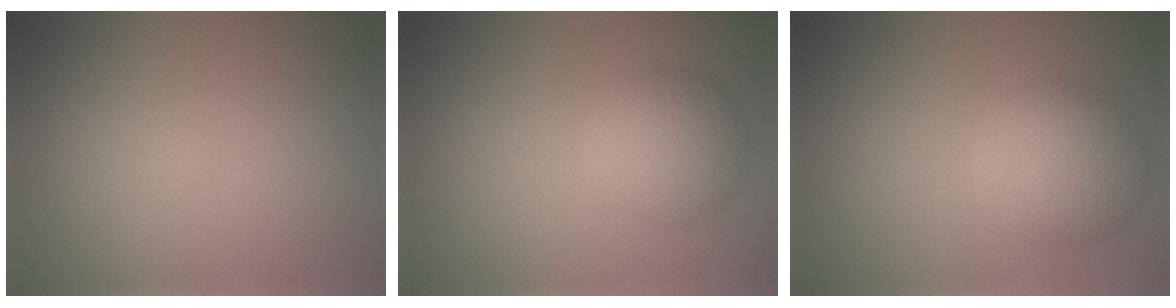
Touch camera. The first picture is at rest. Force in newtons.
{"total": 4.2, "press": 4.2, "slide": 0.4}
{"total": 5.5, "press": 5.5, "slide": 0.4}